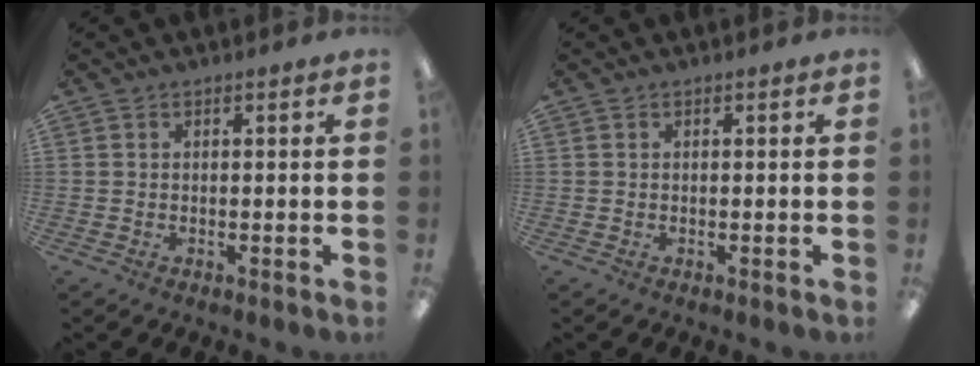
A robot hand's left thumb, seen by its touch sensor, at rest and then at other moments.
{"total": 0.0}